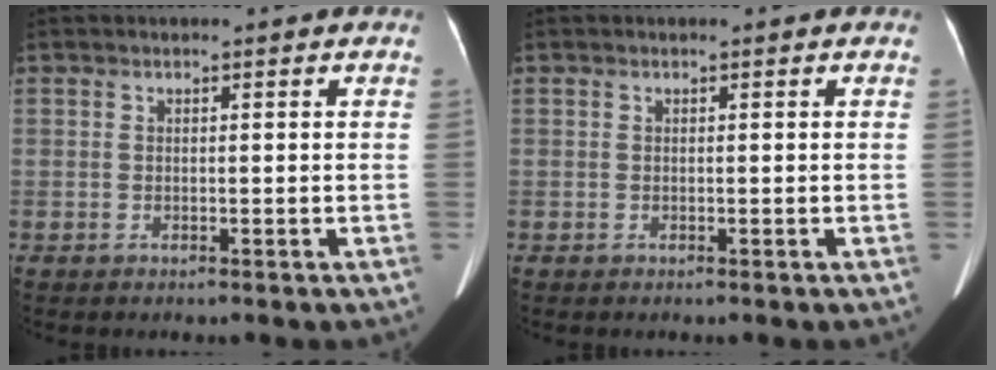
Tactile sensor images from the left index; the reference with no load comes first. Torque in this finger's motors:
{"motor_torque": [0.11, 0.01, 0.01, 0.01]}